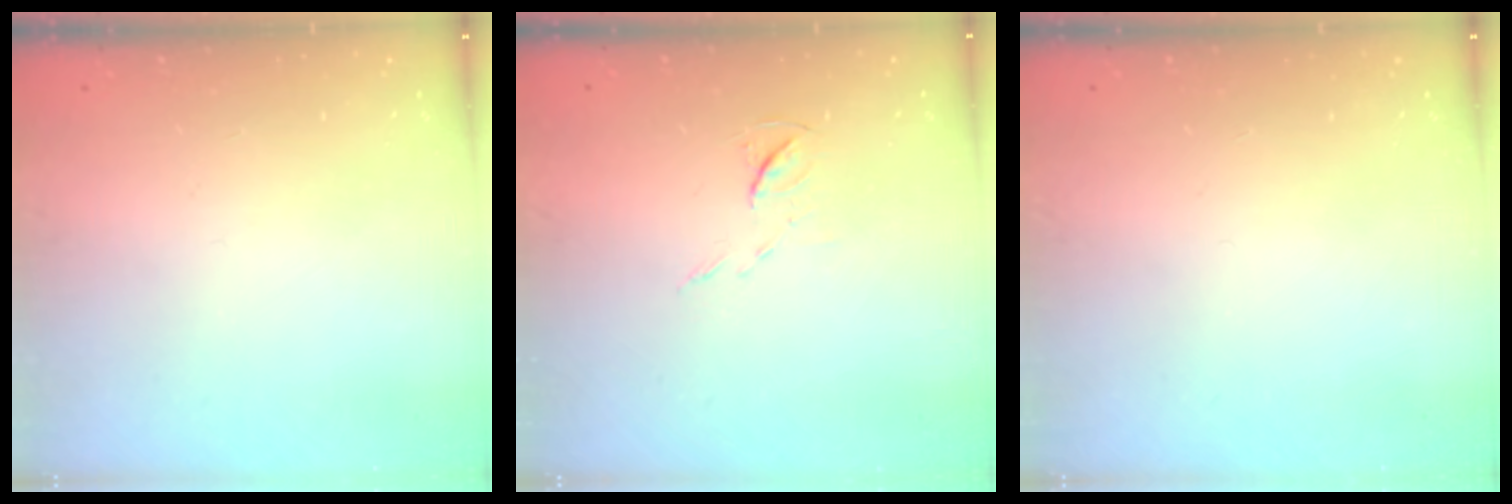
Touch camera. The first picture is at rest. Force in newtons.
{"total": 5.2, "press": 5.1, "slide": 0.8}
{"total": 0.0}